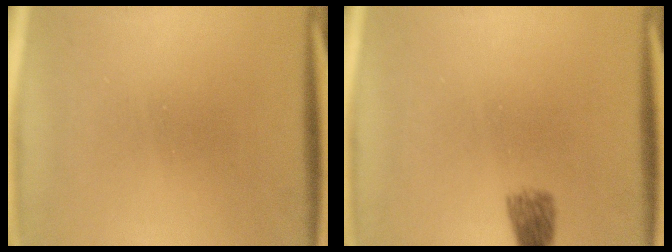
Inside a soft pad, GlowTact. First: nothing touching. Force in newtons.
{"total": 2.6}